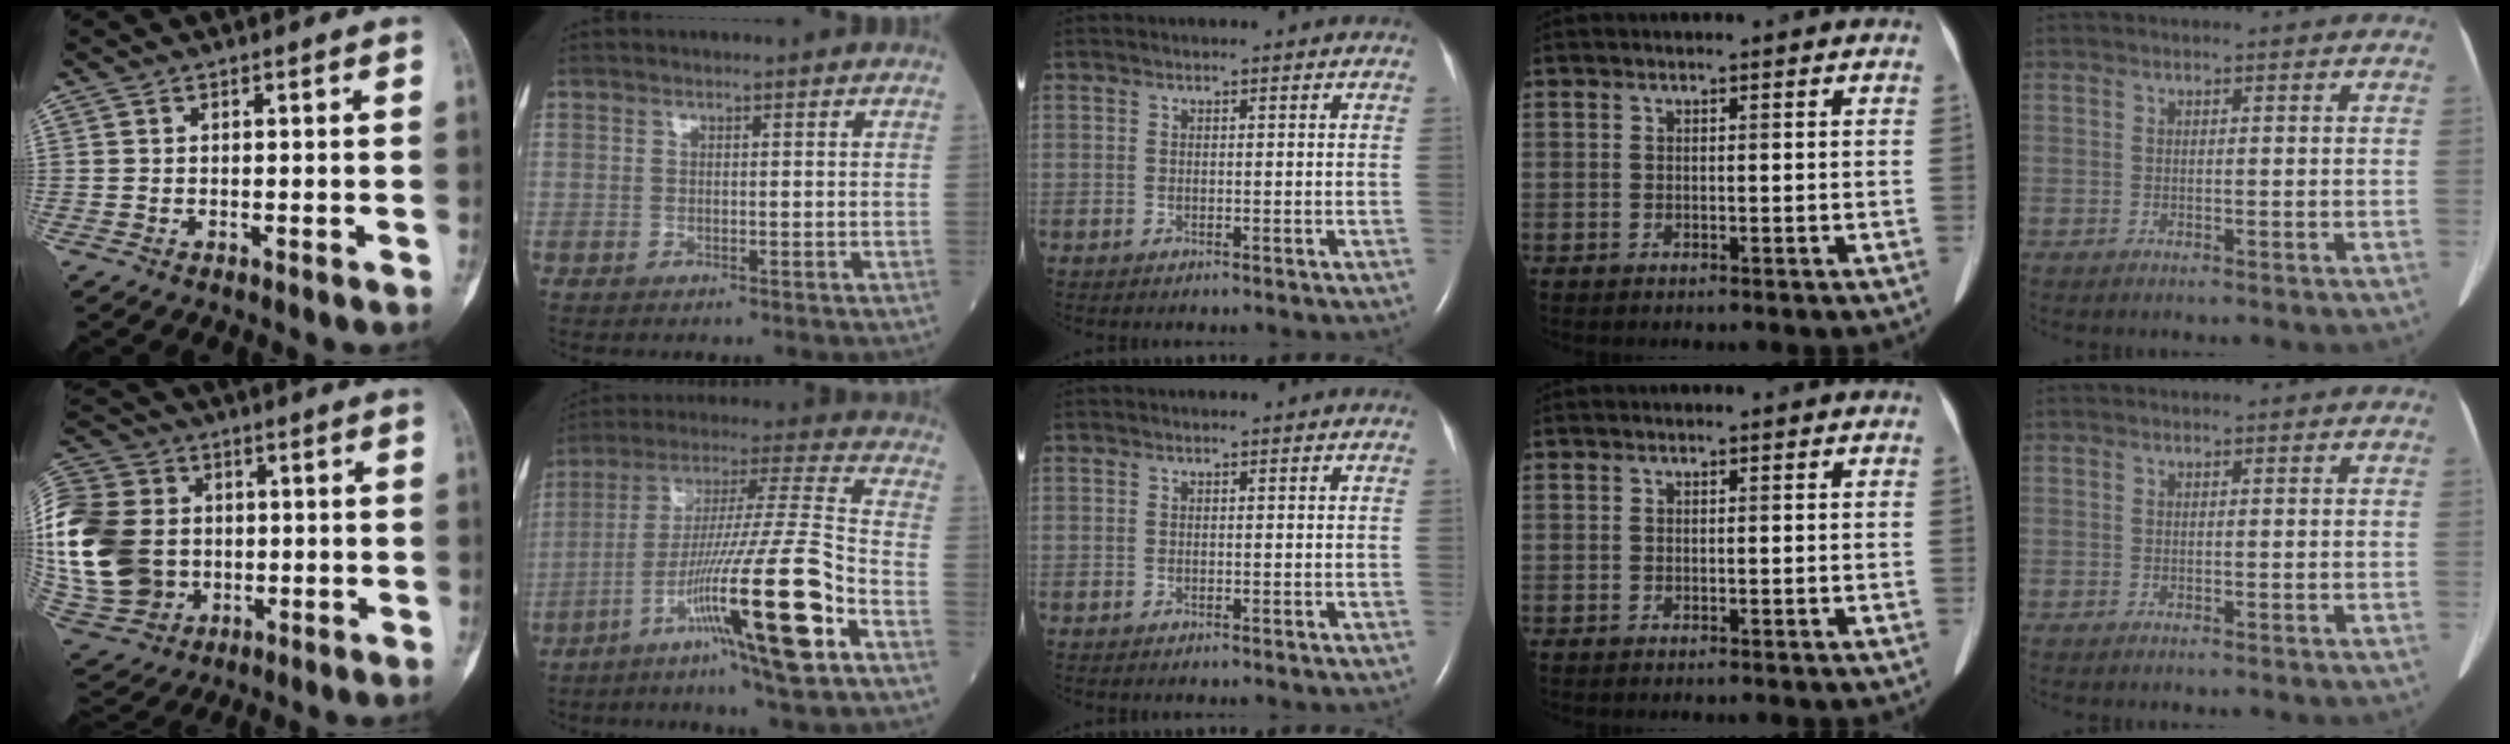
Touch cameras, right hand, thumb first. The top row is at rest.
{"thumb": {"total": 27.2, "force": [-0.5, 22.0, 16.0], "torque": [-0.382, 0.022, 0.008]}, "index": {"total": 20.0, "force": [-8.8, -0.5, 18.0], "torque": [-0.320, -0.022, -0.153]}}